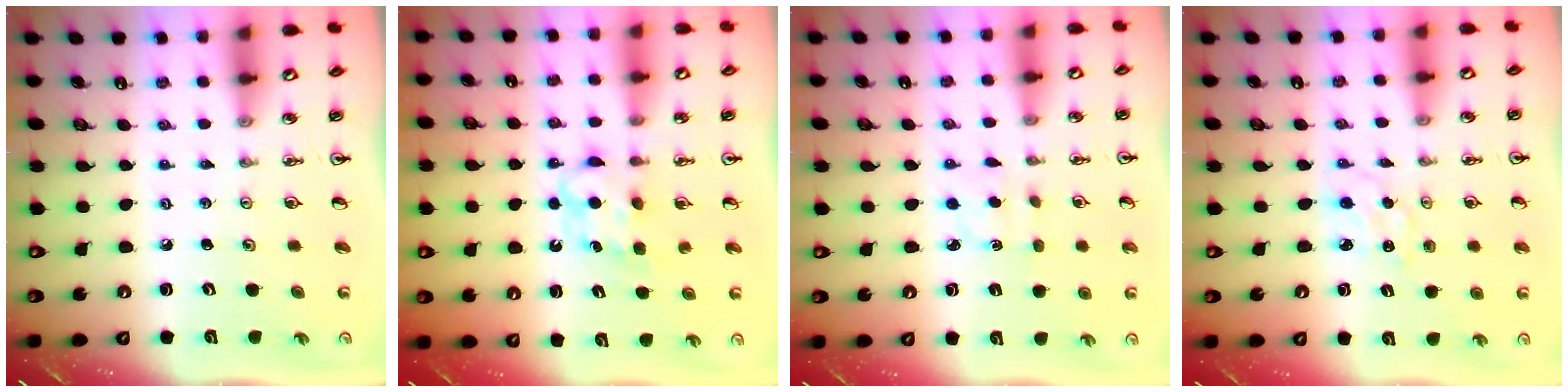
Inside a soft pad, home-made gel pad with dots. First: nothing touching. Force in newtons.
{"total": 6.0, "press": 5.9, "slide": 0.7}
{"total": 2.0, "press": 1.9, "slide": 0.6}
{"total": 1.5, "press": 1.4, "slide": 0.4}